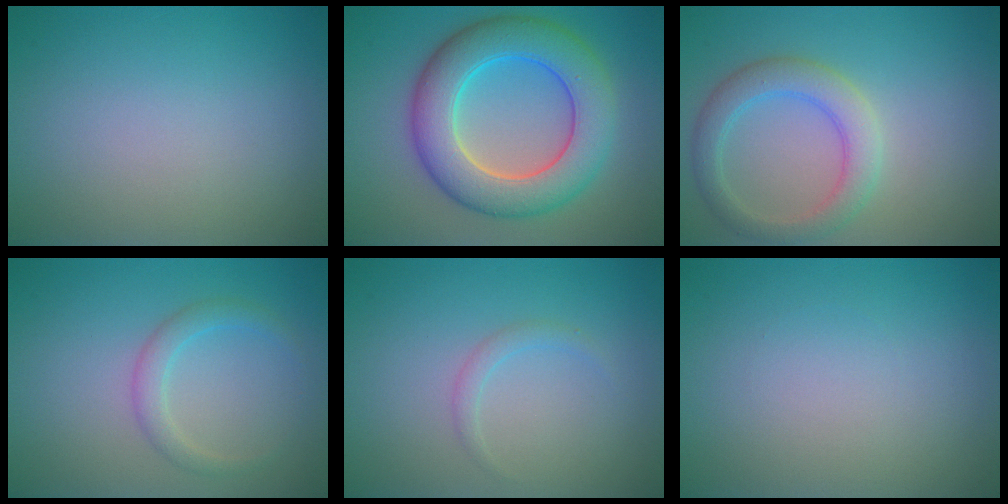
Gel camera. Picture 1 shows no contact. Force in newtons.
{"total": 8.9, "press": 8.9, "slide": 0.2}
{"total": 3.9, "press": 3.8, "slide": 0.5}
{"total": 1.9, "press": 1.9, "slide": 0.0}
{"total": 1.0, "press": 1.0, "slide": 0.1}
{"total": 0.0}